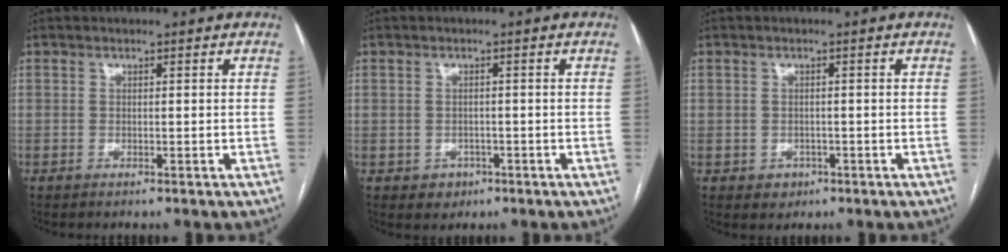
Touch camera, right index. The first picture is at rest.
{"total": 2.8, "force": [-1.1, 2.5, 0.5], "torque": [0.002, 0.007, -0.009]}
{"total": 2.5, "force": [-0.9, 2.3, 0.5], "torque": [0.002, 0.006, -0.007]}